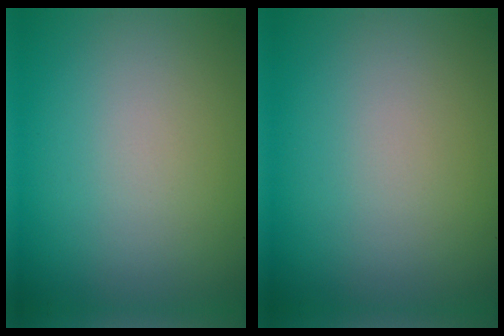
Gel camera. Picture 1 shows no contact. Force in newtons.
{"total": 0.0}